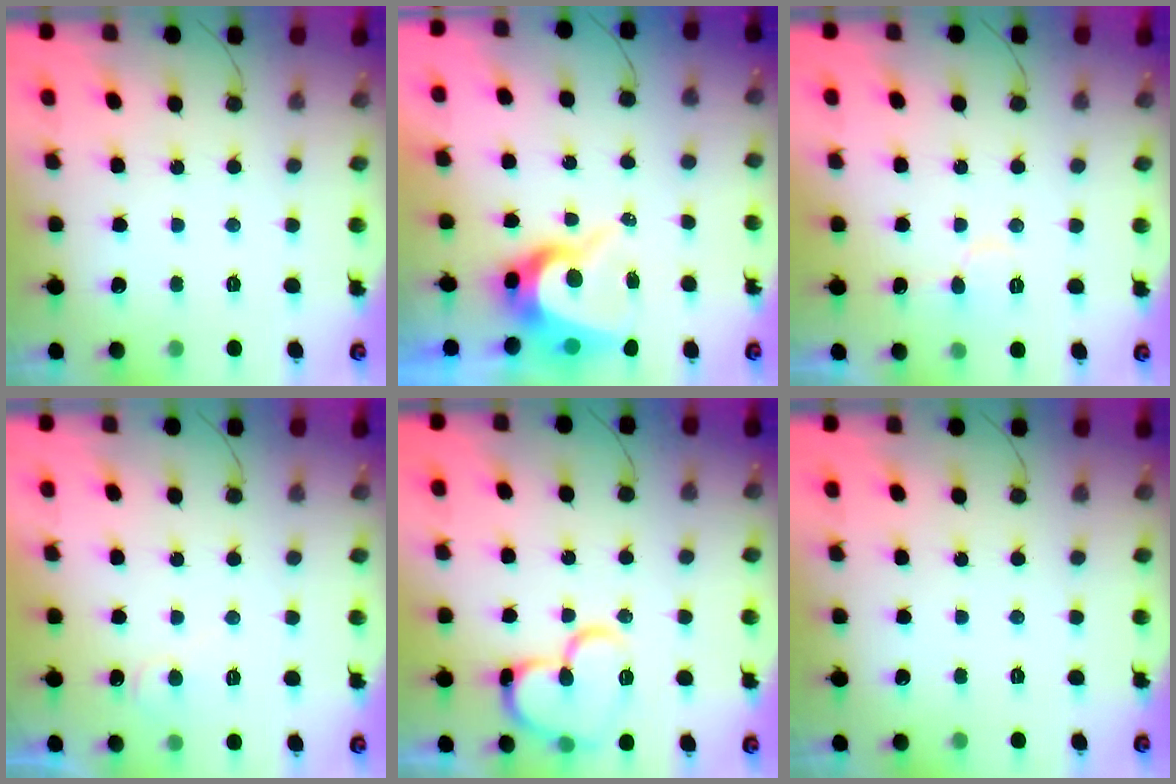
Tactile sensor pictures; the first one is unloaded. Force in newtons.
{"total": 10.2, "press": 10.2, "slide": 1.0}
{"total": 5.8, "press": 5.8, "slide": 0.5}
{"total": 6.0, "press": 6.0, "slide": 0.6}
{"total": 14.8, "press": 14.7, "slide": 1.5}
{"total": 0.0}